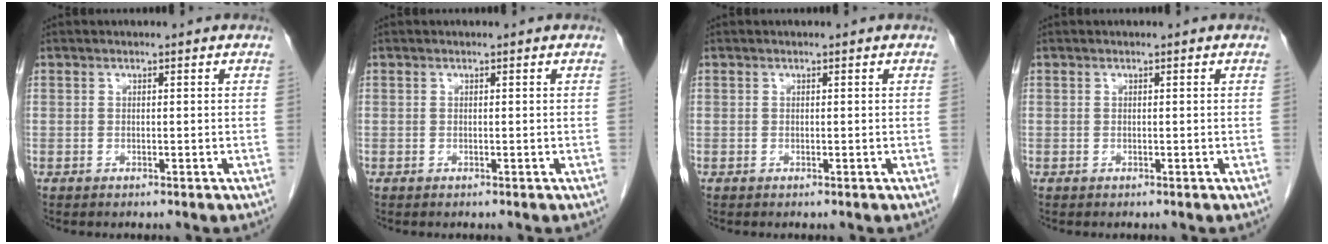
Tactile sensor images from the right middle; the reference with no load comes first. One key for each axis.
{"total": 0.0}
{"total": 0.0}
{"total": 0.0}